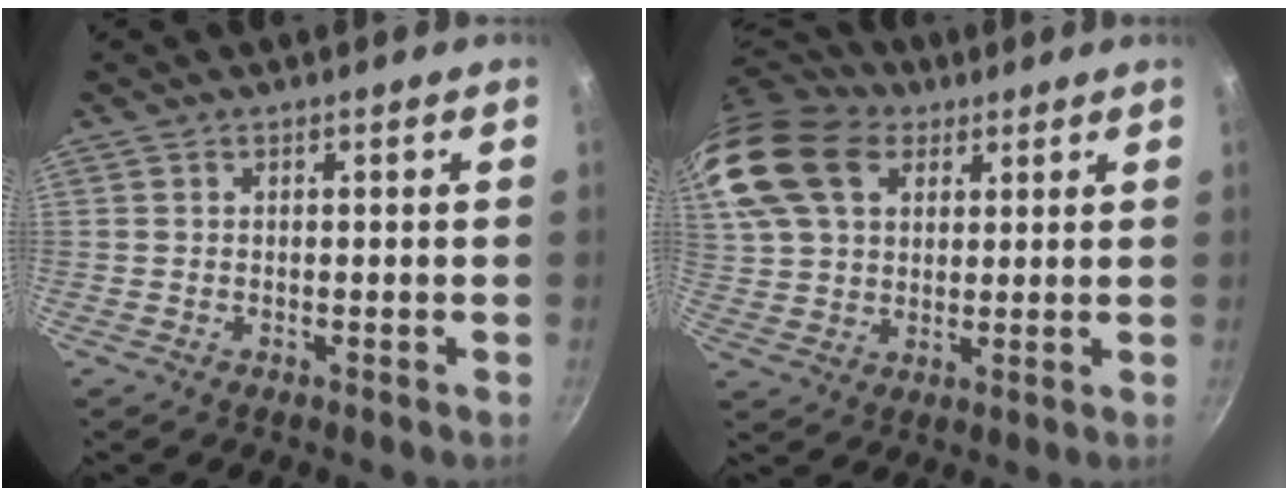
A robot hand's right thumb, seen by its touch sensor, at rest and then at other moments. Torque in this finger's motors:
{"motor_torque": [1.86, 3.14, 1.76, 0.25, 0.19]}